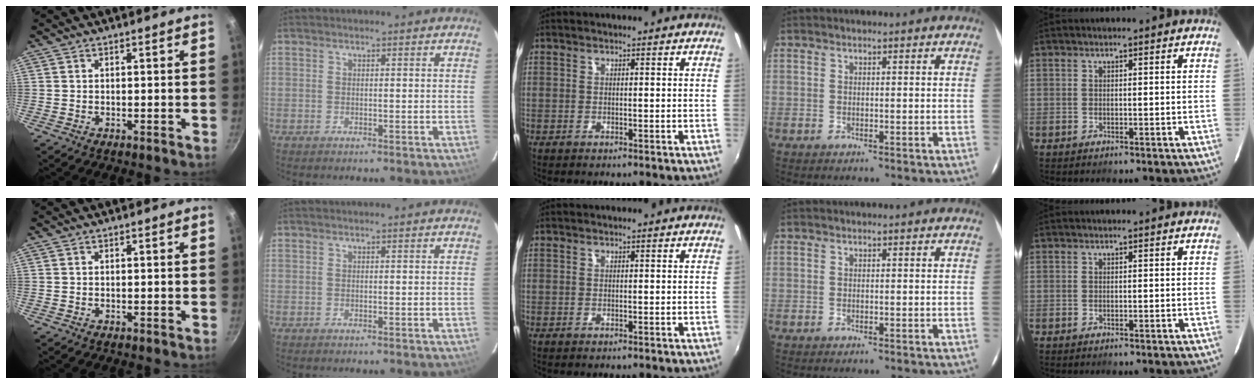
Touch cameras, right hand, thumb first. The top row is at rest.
{}